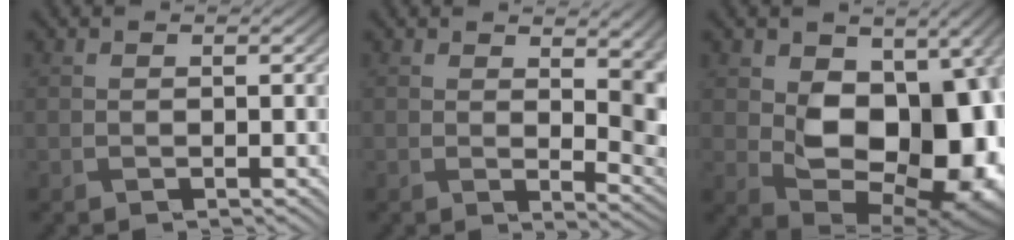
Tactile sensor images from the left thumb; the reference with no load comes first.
{"total": 6.8, "force": [2.0, 3.2, 5.7], "torque": [-0.072, -0.014, 0.046]}
{"total": 16.2, "force": [-0.2, 10.7, 12.1], "torque": [-0.149, -0.032, 0.021]}